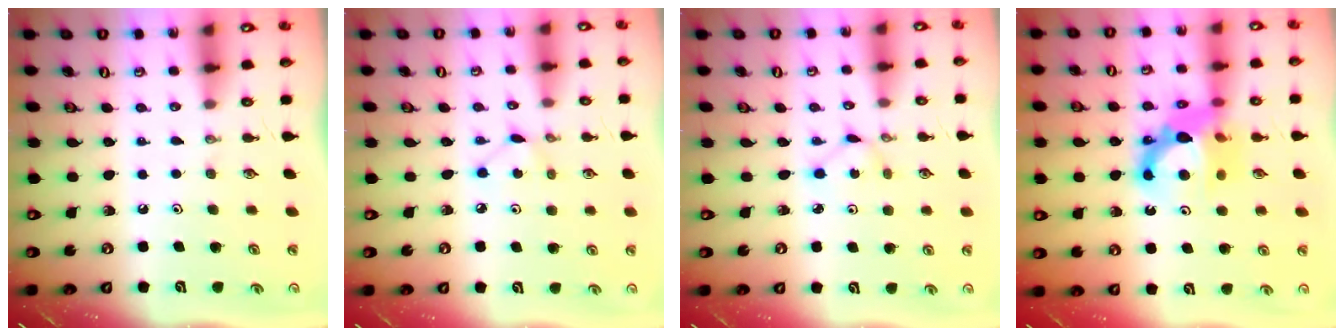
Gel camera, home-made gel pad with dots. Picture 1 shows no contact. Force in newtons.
{"total": 4.4, "press": 4.4, "slide": 0.4}
{"total": 1.5, "press": 1.5, "slide": 0.2}
{"total": 12.7, "press": 12.5, "slide": 2.1}